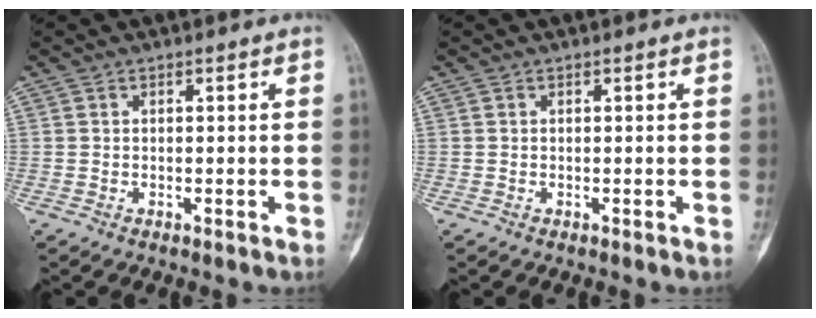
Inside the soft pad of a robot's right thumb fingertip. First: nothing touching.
{"total": 0.0}